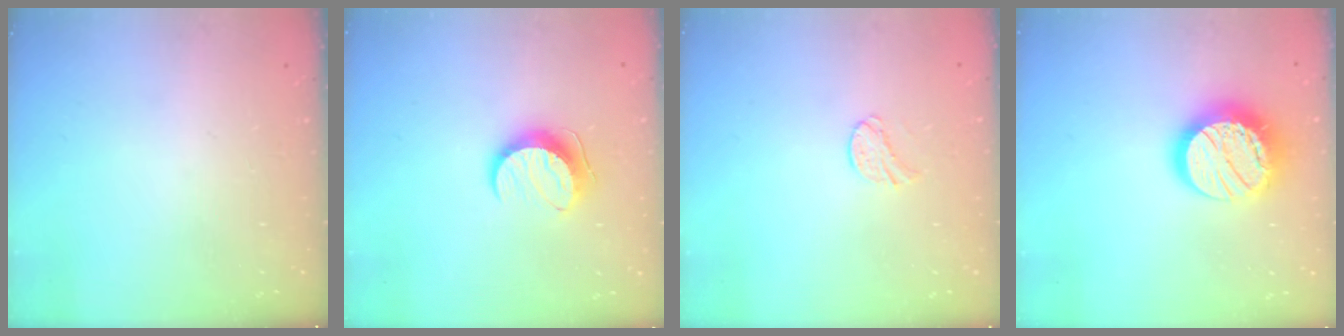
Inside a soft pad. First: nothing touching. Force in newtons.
{"total": 9.8, "press": 9.8, "slide": 0.1}
{"total": 6.6, "press": 6.6, "slide": 0.5}
{"total": 17.5, "press": 17.5, "slide": 1.2}